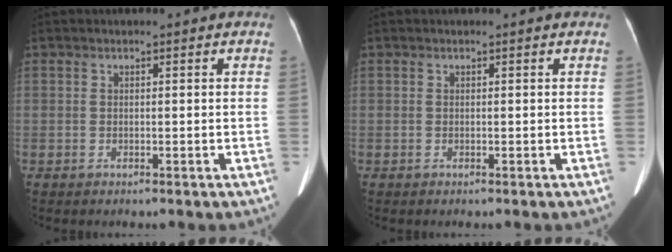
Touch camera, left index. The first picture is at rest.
{"total": 0.0}